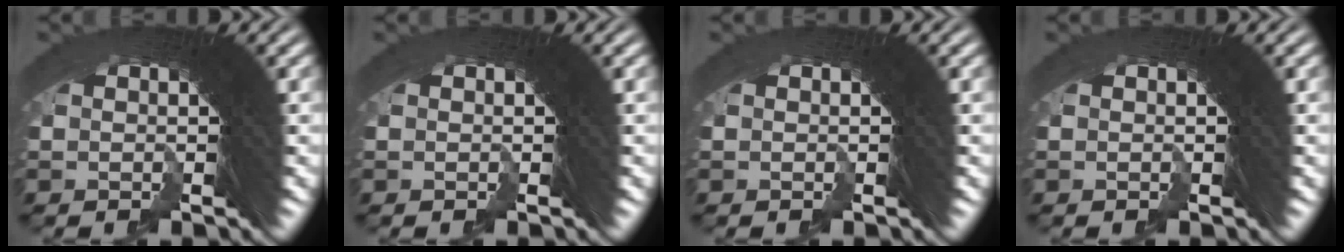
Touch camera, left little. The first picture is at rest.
{"total": 0.0}
{"total": 0.0}
{"total": 0.0}